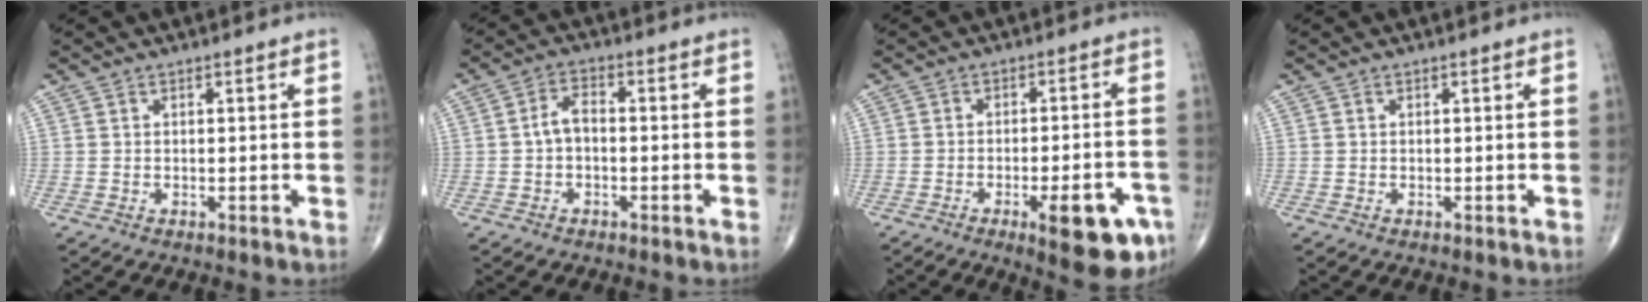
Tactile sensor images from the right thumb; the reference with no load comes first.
{"total": 3.8, "force": [-0.5, 2.2, 3.0], "torque": [-0.051, 0.017, -0.016]}
{"total": 11.9, "force": [-5.6, 3.4, 9.9], "torque": [-0.117, 0.018, -0.068]}
{"total": 0.0}